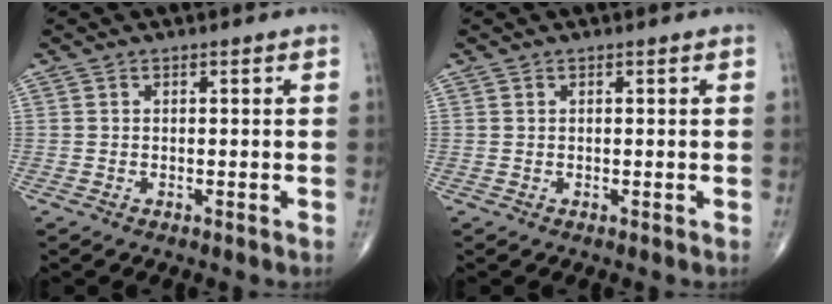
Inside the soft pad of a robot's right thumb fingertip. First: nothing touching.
{"total": 0.0}